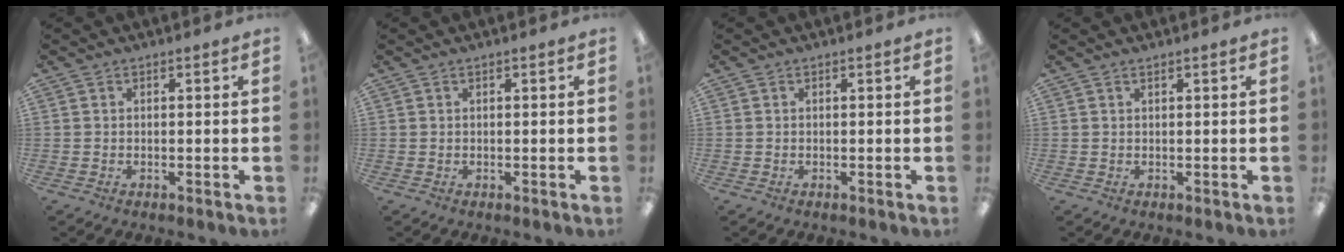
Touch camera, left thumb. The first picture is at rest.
{"total": 0.0}
{"total": 0.0}
{"total": 0.6, "force": [0.5, 0.0, 0.3], "torque": [-0.008, 0.000, 0.008]}